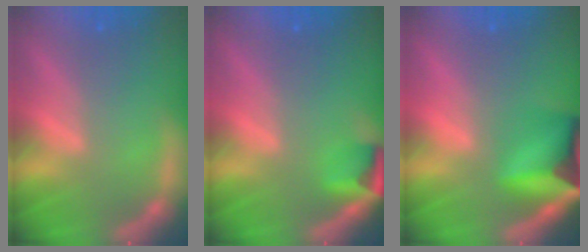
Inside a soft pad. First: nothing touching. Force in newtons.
{"total": 2.9}
{"total": 9.5}